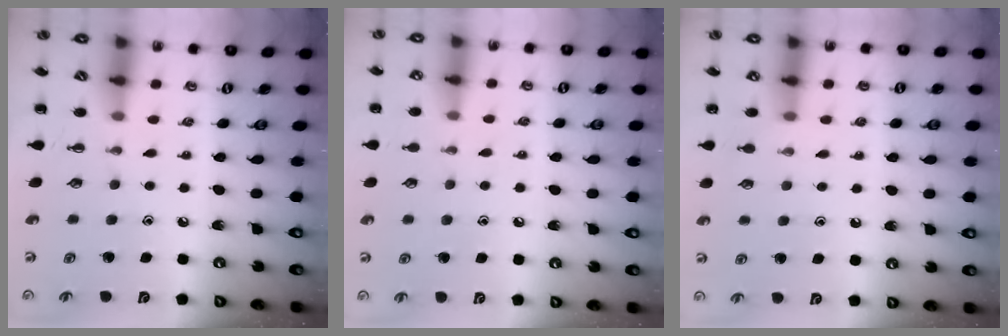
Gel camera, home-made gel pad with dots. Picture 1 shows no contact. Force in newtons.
{"total": 5.1, "press": 4.9, "slide": 1.4}
{"total": 3.8, "press": 3.6, "slide": 1.2}